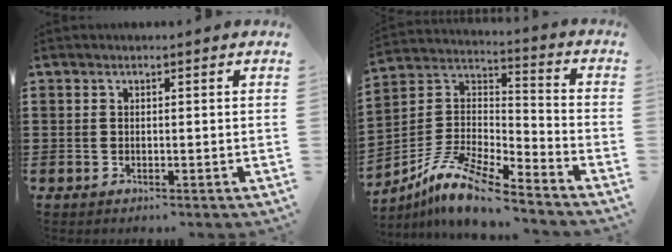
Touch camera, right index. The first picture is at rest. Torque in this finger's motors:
{"motor_torque": [-0.28, 0.25, 0.45, 0.04]}